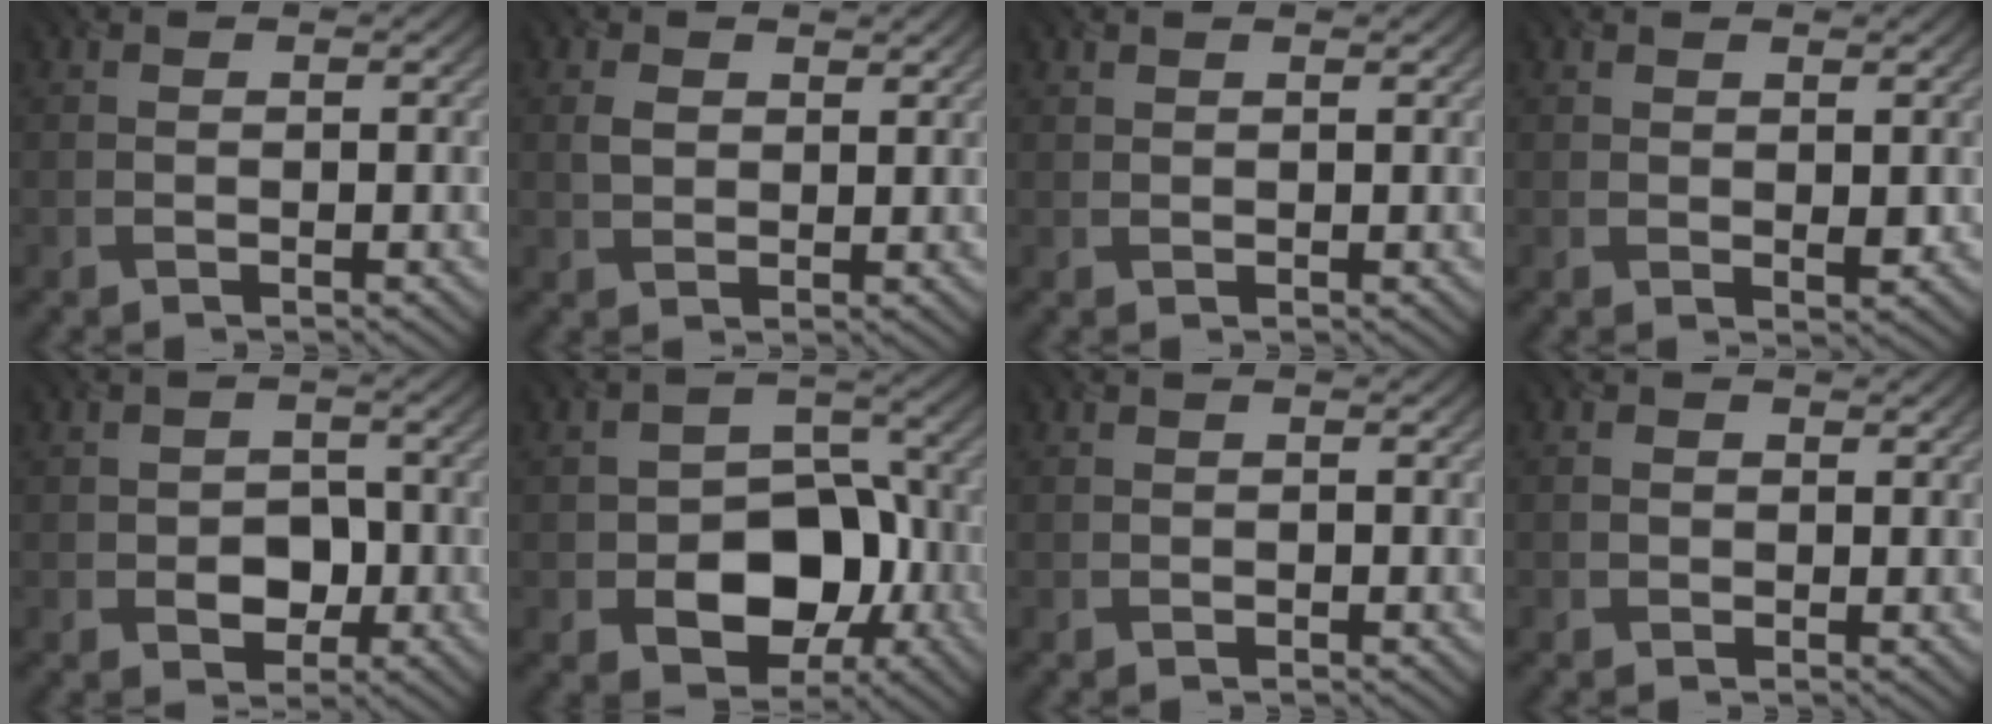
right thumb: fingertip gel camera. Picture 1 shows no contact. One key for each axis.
{"total": 2.5, "fx": 1.1, "fy": 1.7, "fz": 1.4, "tx": -0.037, "ty": -0.001, "tz": 0.023}
{"total": 0.8, "fx": 0.8, "fy": 0.3, "fz": 0.2, "tx": -0.008, "ty": 0.000, "tz": 0.018}
{"total": 1.6, "fx": 0.7, "fy": 0.7, "fz": 1.2, "tx": -0.023, "ty": -0.006, "tz": 0.017}
{"total": 3.8, "fx": -0.9, "fy": 3.0, "fz": 2.2, "tx": -0.034, "ty": -0.005, "tz": -0.017}
{"total": 10.1, "fx": -3.0, "fy": 7.1, "fz": 6.4, "tx": -0.097, "ty": -0.010, "tz": -0.052}
{"total": 0.0}
{"total": 0.9, "fx": 0.2, "fy": 0.8, "fz": 0.3, "tx": -0.008, "ty": -0.003, "tz": 0.003}